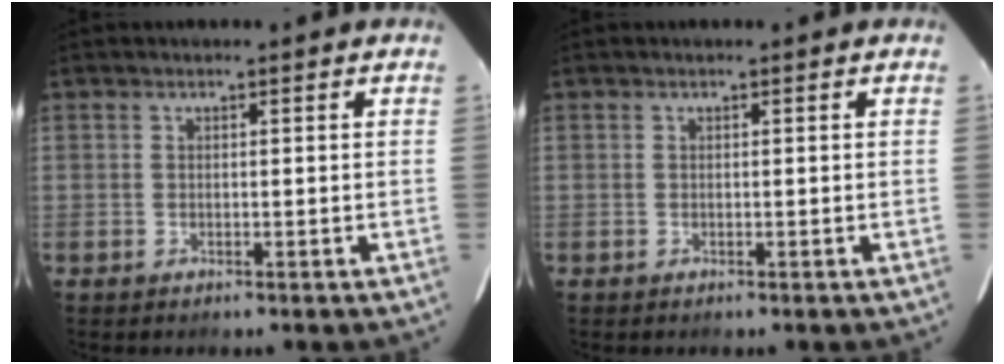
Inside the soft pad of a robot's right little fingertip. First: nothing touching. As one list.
[{"total": 0.0}]